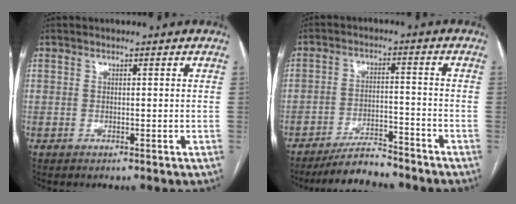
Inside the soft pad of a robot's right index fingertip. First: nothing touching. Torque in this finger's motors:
{"motor_torque": [-0.86, -0.55, -0.33, -0.10]}